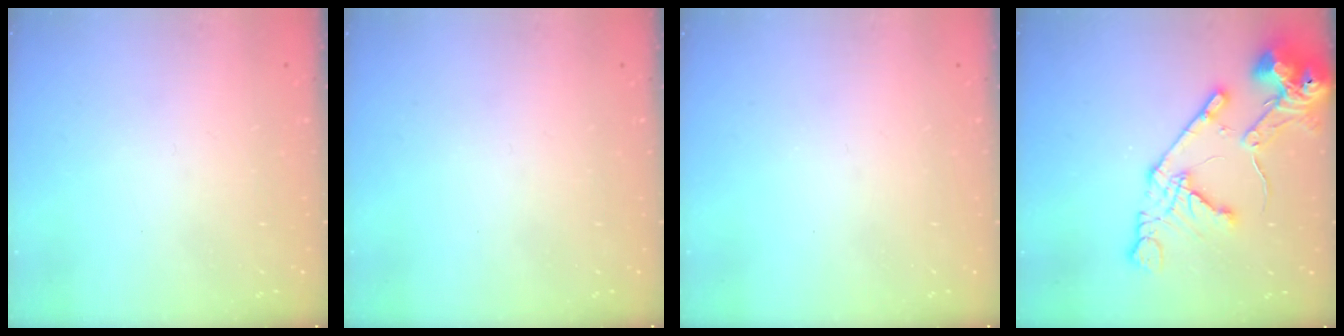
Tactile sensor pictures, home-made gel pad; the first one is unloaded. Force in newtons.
{"total": 0.0}
{"total": 0.0}
{"total": 16.1, "press": 16.0, "slide": 1.8}